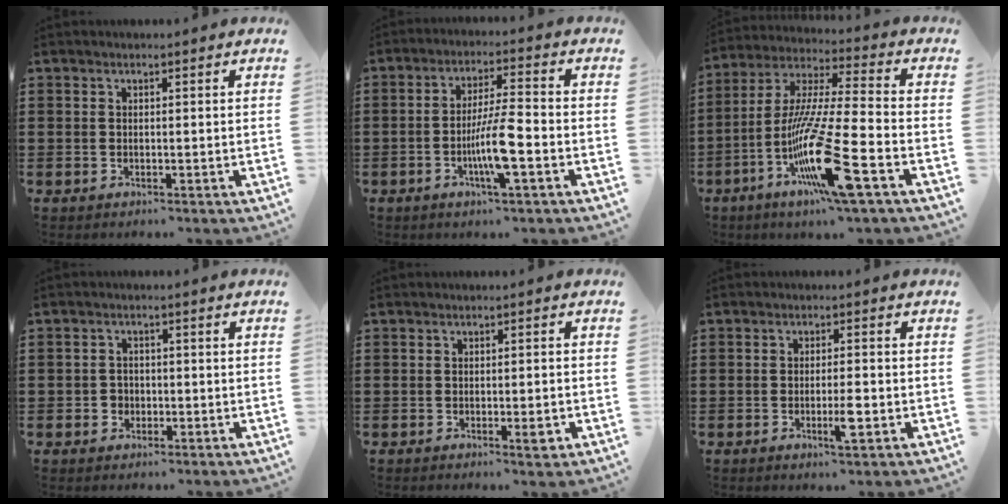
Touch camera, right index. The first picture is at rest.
{"total": 7.9, "force": [-2.6, 0.8, 7.4], "torque": [-0.142, -0.008, -0.052]}
{"total": 17.3, "force": [-8.2, 1.3, 15.2], "torque": [-0.323, -0.014, -0.154]}
{"total": 1.9, "force": [-0.7, 1.7, 0.4], "torque": [-0.014, 0.003, -0.018]}
{"total": 2.0, "force": [-0.8, 0.3, 1.8], "torque": [-0.029, -0.004, -0.012]}
{"total": 3.8, "force": [-1.3, 0.5, 3.5], "torque": [-0.064, -0.005, -0.024]}